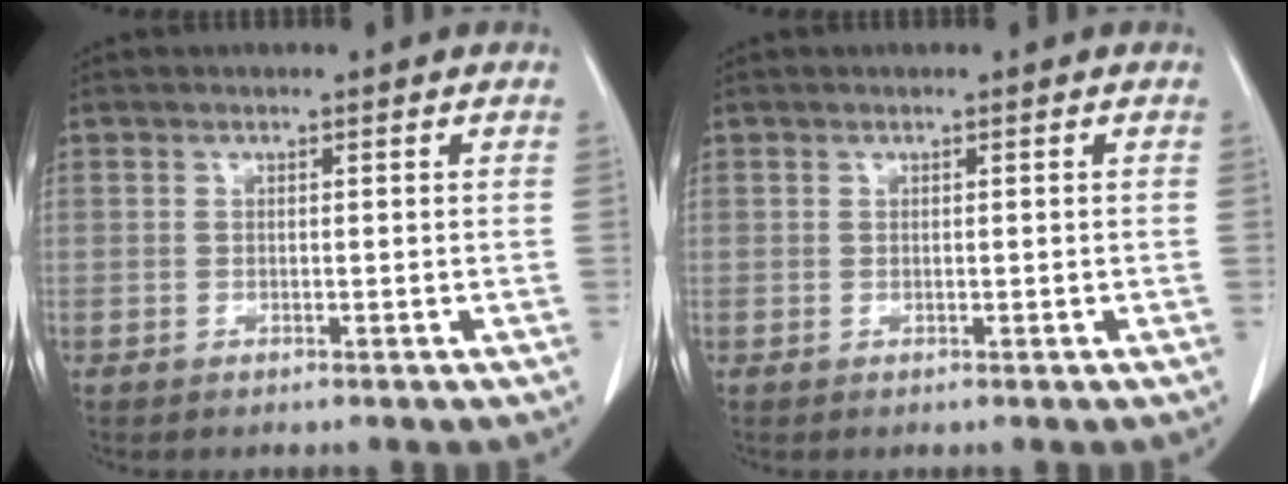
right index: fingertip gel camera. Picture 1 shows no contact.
{"total": 0.0}